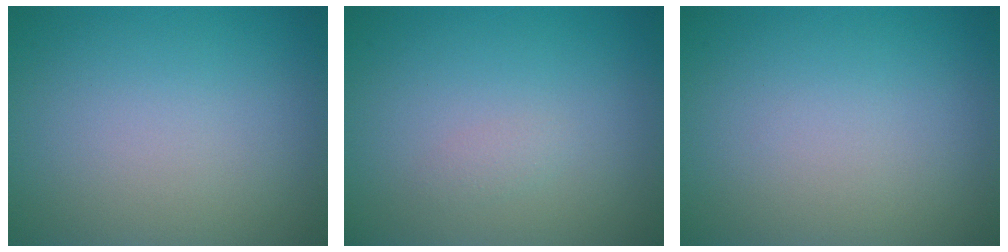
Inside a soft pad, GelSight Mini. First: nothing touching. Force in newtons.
{"total": 0.6, "press": 0.6, "slide": 0.0}
{"total": 0.0}